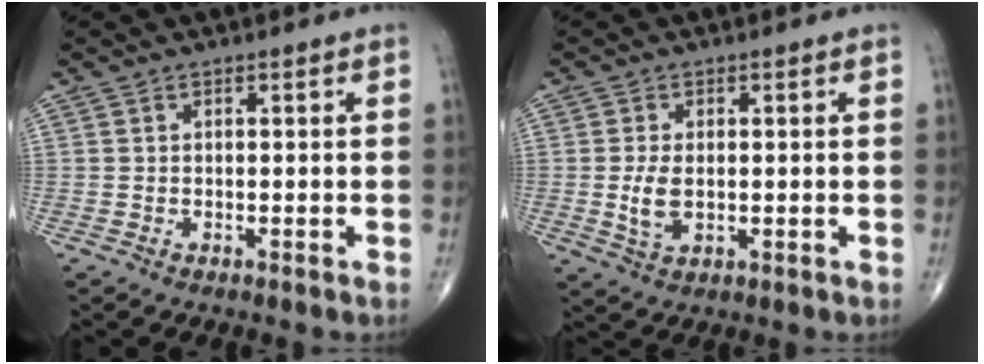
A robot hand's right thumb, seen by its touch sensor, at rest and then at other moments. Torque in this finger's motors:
{"motor_torque": [-0.25, 0.33, 0.34, 0.27, 0.04]}